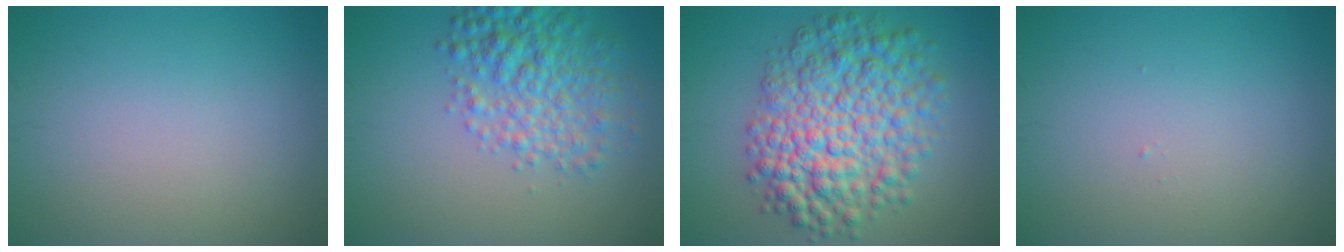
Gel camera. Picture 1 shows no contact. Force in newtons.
{"total": 5.5, "press": 5.5, "slide": 0.2}
{"total": 9.4, "press": 9.4, "slide": 0.2}
{"total": 0.0}